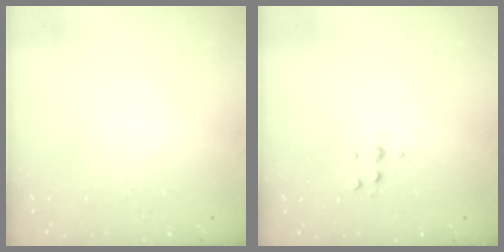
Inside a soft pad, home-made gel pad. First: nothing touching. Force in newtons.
{"total": 5.3, "press": 5.2, "slide": 1.0}